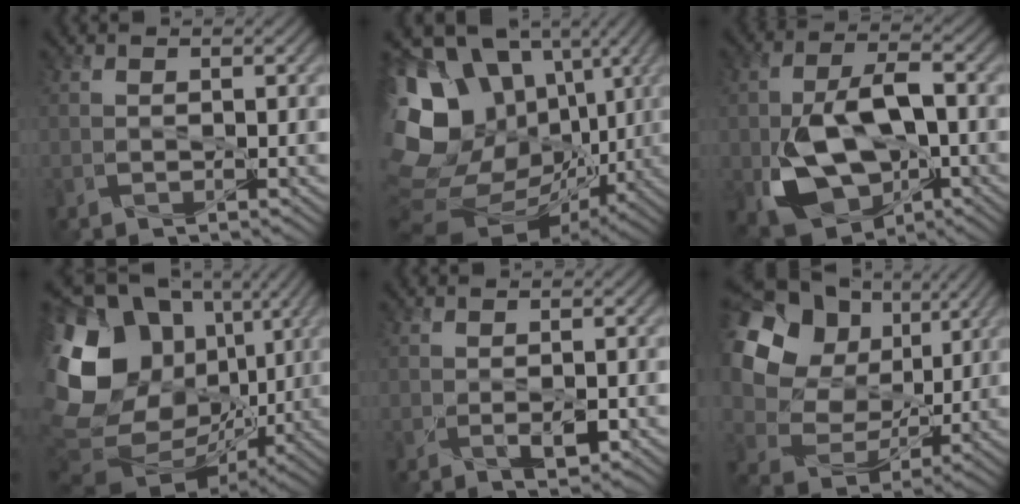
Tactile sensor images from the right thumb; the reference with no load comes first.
{"total": 18.1, "force": [1.3, 14.3, 10.9], "torque": [-0.250, -0.013, 0.046]}
{"total": 13.0, "force": [-3.4, 7.7, 9.9], "torque": [-0.200, -0.019, -0.058]}
{"total": 20.3, "force": [2.4, 15.8, 12.6], "torque": [-0.316, -0.006, 0.073]}
{"total": 2.0, "force": [-0.6, 0.9, 1.7], "torque": [-0.030, -0.010, -0.003]}
{"total": 18.6, "force": [7.0, 14.4, 9.5], "torque": [-0.286, 0.045, 0.164]}